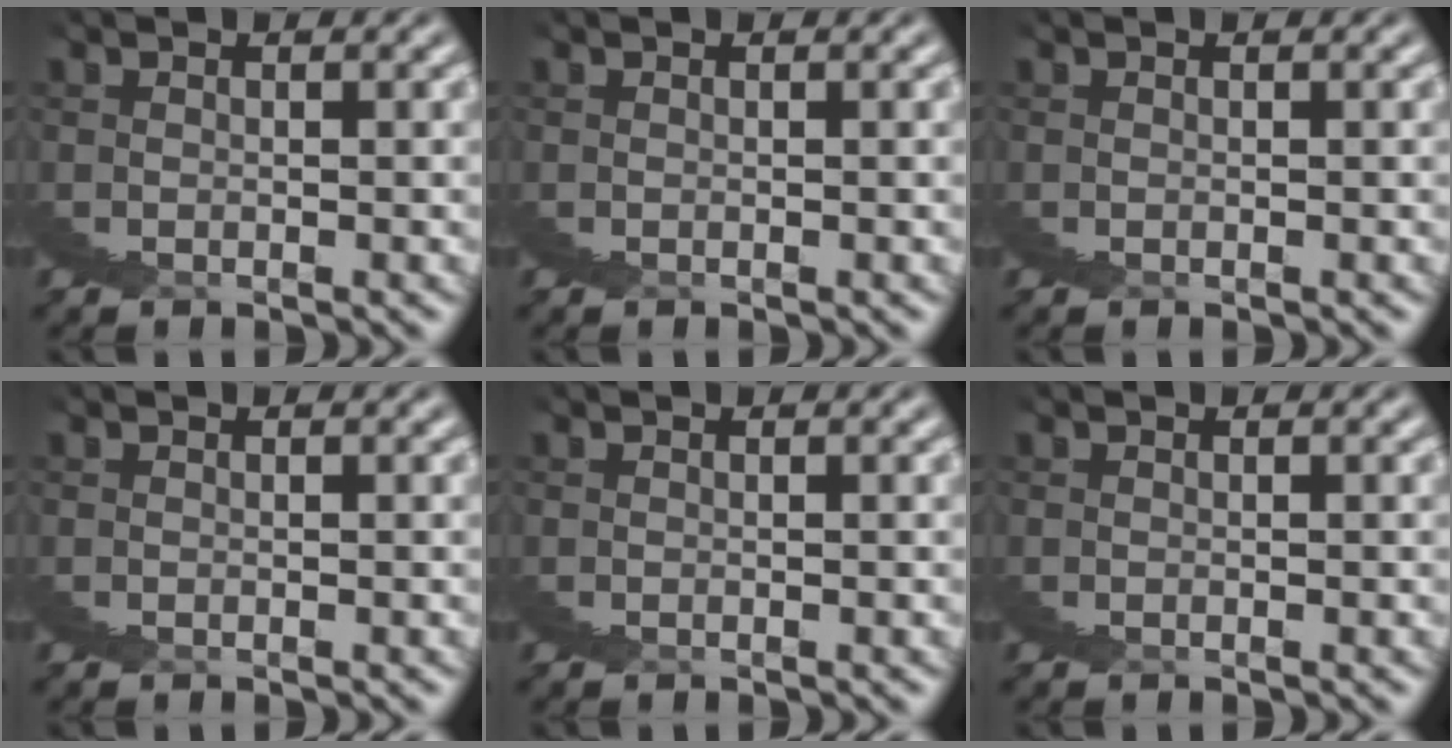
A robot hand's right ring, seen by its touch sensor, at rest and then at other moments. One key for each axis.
{"total": 0.0}
{"total": 0.0}
{"total": 0.0}
{"total": 0.0}
{"total": 0.0}